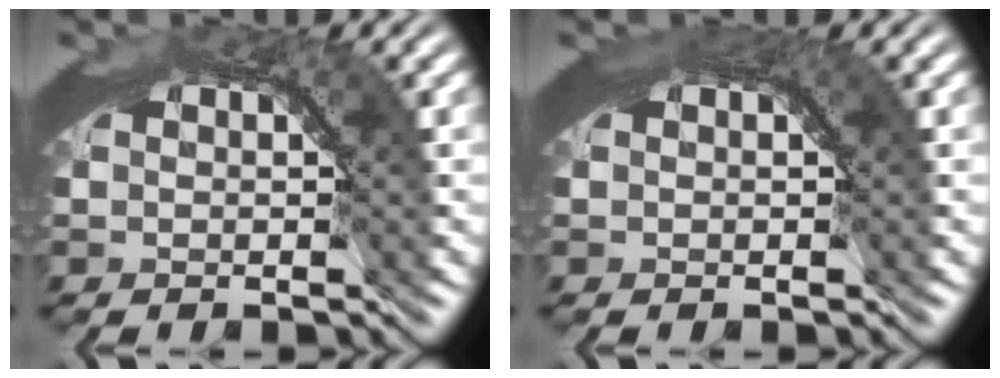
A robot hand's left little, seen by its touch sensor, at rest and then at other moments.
{"total": 1.0, "force": [0.5, 0.2, 0.8], "torque": [-0.007, 0.000, 0.006]}